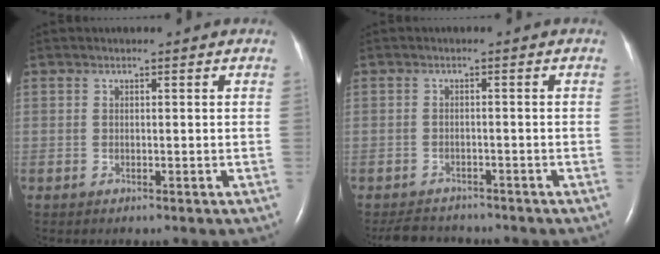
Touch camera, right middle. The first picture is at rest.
{"total": 5.3, "force": [-5.0, 1.6, 0.9], "torque": [-0.018, -0.006, -0.074]}